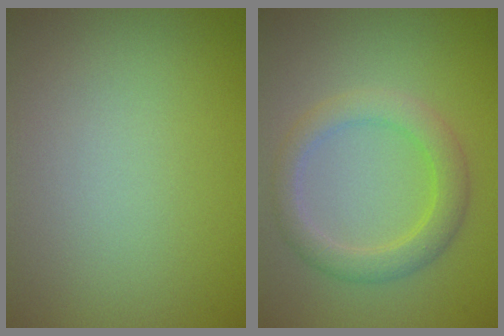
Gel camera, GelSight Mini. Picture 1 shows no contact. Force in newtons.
{"total": 3.4, "press": 3.4, "slide": 0.0}